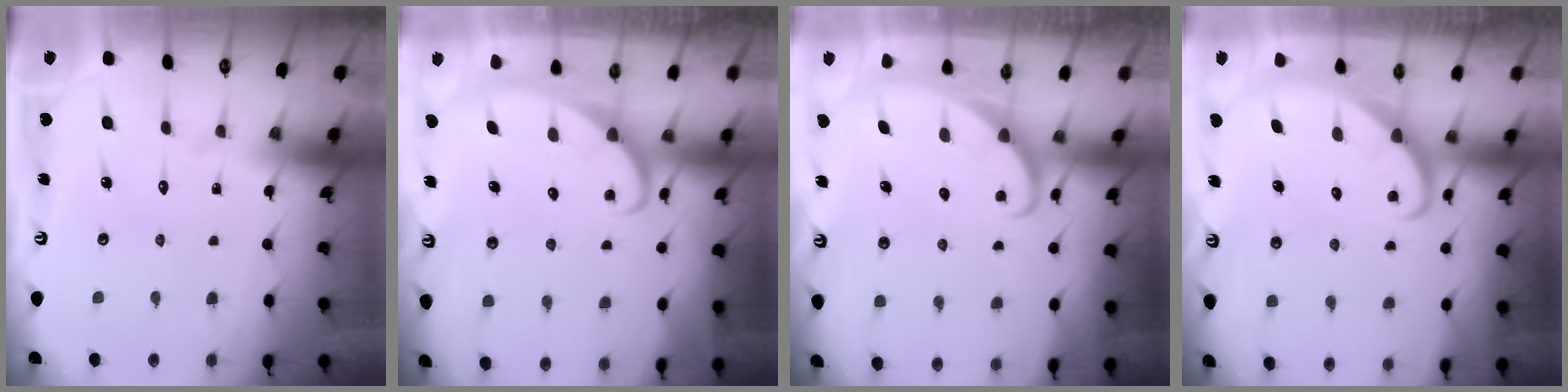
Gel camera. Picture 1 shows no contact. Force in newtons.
{"total": 2.5, "press": 2.5, "slide": 0.3}
{"total": 1.7, "press": 1.7, "slide": 0.1}
{"total": 2.5, "press": 2.5, "slide": 0.2}